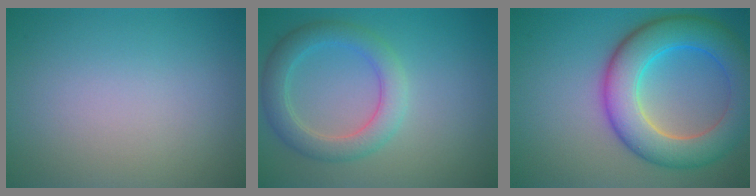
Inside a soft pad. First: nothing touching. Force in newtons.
{"total": 4.0, "press": 4.0, "slide": 0.1}
{"total": 8.7, "press": 8.7, "slide": 0.1}